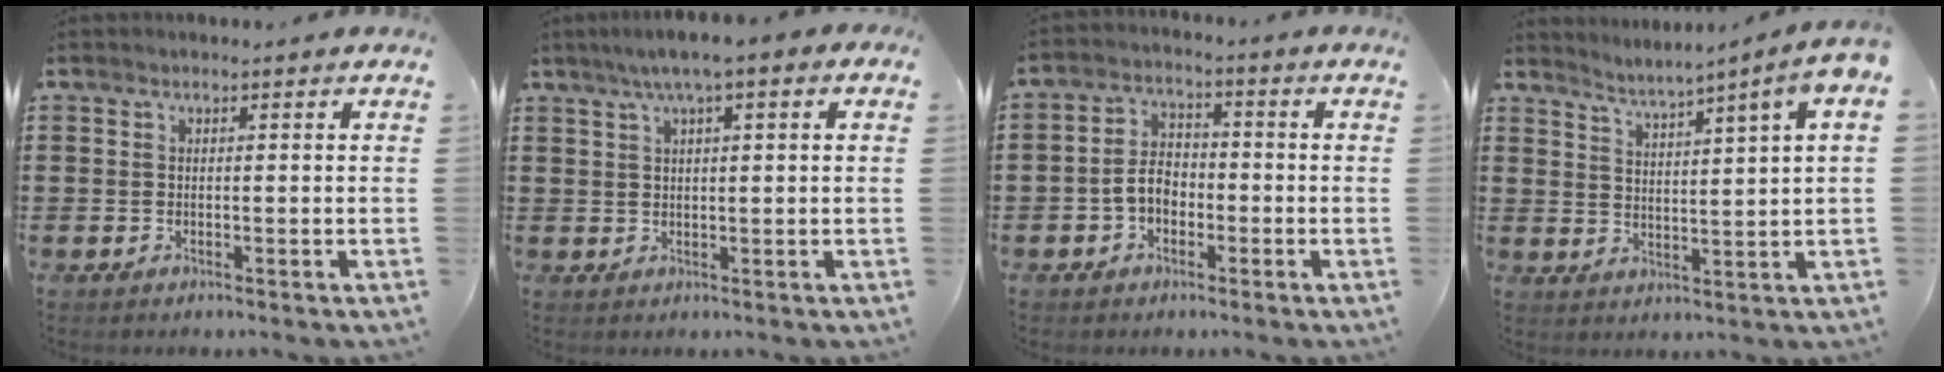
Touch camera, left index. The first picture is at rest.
{"total": 3.5, "force": [1.3, 0.4, 3.2], "torque": [-0.062, 0.003, 0.019]}
{"total": 4.6, "force": [-1.5, 3.1, 3.1], "torque": [-0.073, 0.007, -0.033]}
{"total": 3.7, "force": [2.8, -0.6, 2.4], "torque": [-0.059, -0.021, 0.040]}